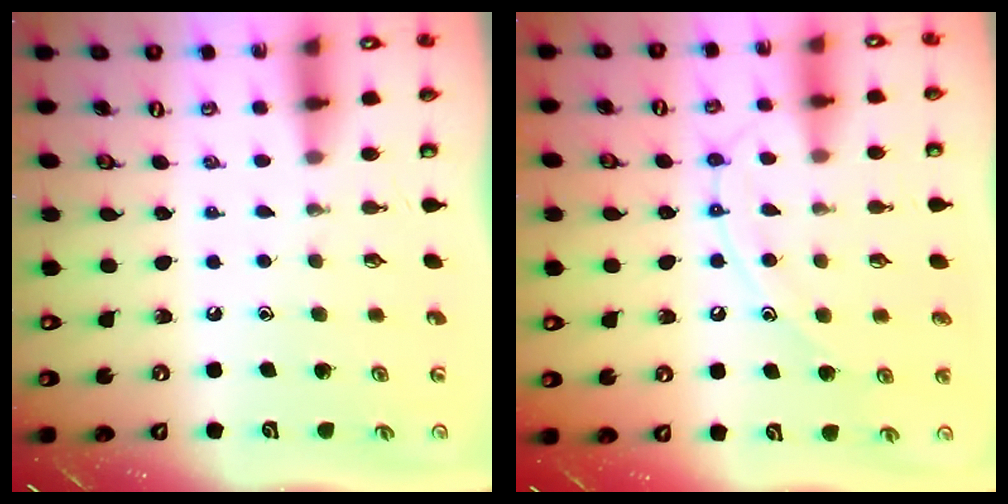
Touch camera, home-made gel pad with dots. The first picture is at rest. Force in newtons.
{"total": 10.7, "press": 10.7, "slide": 1.0}